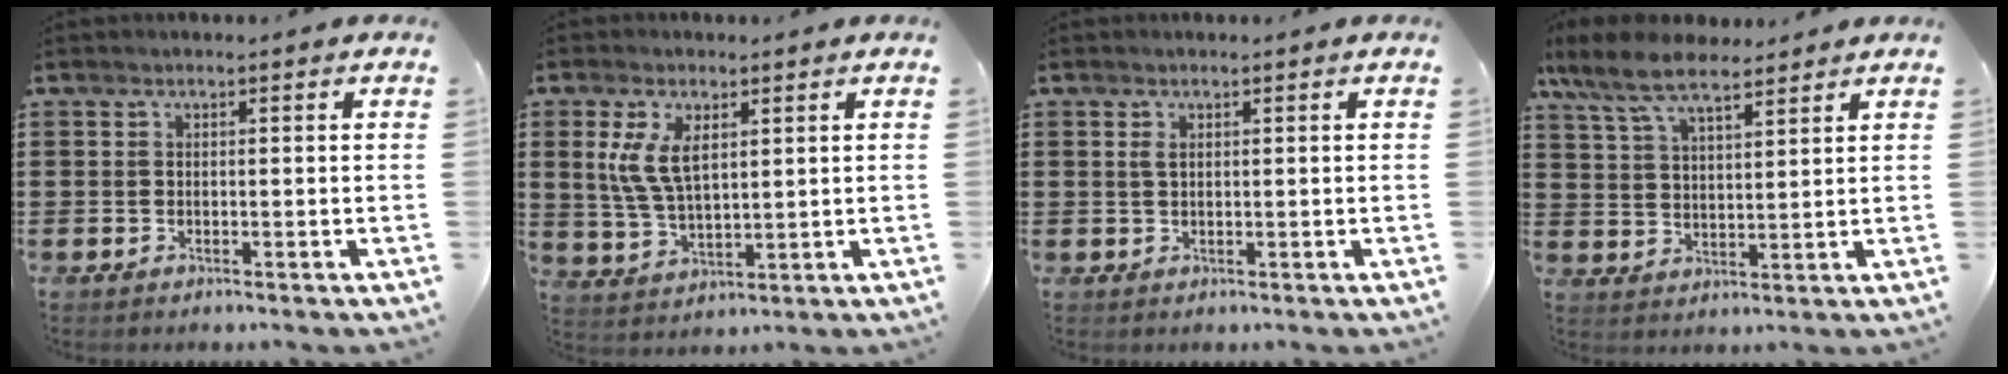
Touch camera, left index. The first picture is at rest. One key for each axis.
{"total": 7.0, "fx": 2.4, "fy": 3.3, "fz": 5.7, "tx": -0.135, "ty": 0.001, "tz": 0.039}
{"total": 1.2, "fx": 0.4, "fy": 0.5, "fz": 1.0, "tx": -0.022, "ty": 0.003, "tz": 0.007}
{"total": 8.7, "fx": 7.0, "fy": 2.6, "fz": 4.6, "tx": -0.110, "ty": -0.012, "tz": 0.130}